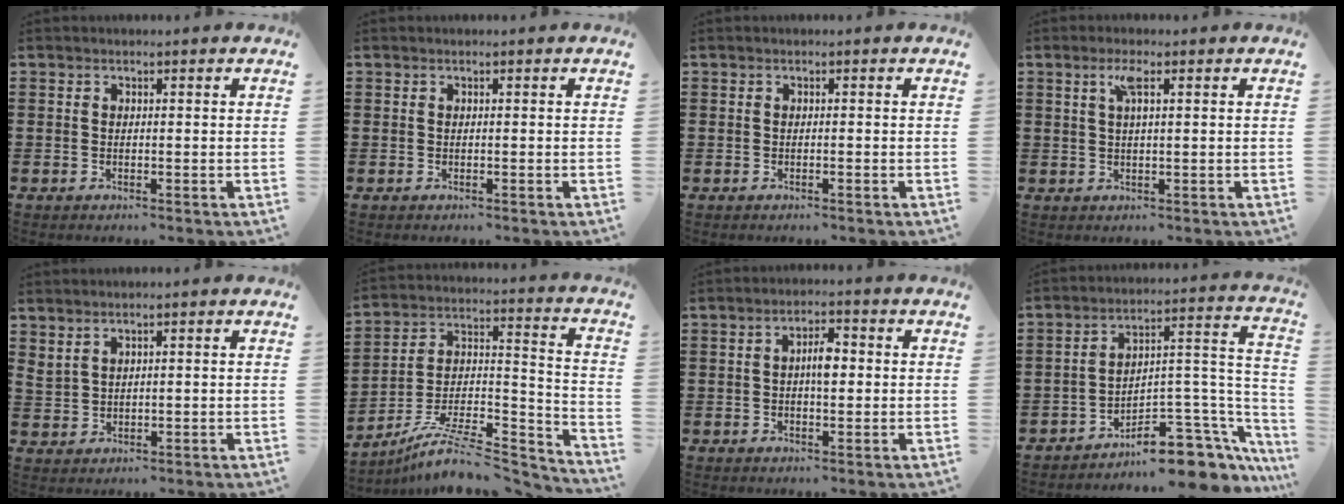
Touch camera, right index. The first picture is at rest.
{"total": 0.0}
{"total": 0.0}
{"total": 2.7, "force": [1.1, 0.4, 2.4], "torque": [-0.052, 0.006, 0.016]}
{"total": 1.7, "force": [1.5, 0.5, 0.6], "torque": [-0.017, 0.003, 0.030]}
{"total": 9.5, "force": [-7.6, 2.6, 5.0], "torque": [-0.086, 0.013, -0.150]}
{"total": 3.7, "force": [0.1, 1.4, 3.4], "torque": [-0.058, 0.002, -0.003]}
{"total": 10.2, "force": [-8.3, 3.2, 5.0], "torque": [-0.059, 0.029, -0.156]}